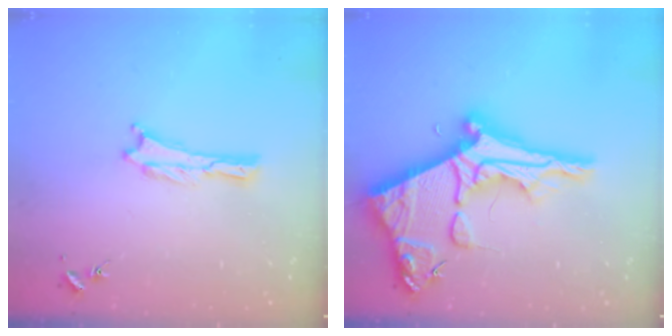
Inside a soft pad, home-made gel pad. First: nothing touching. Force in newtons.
{"total": 13.4, "press": 13.4, "slide": 1.3}